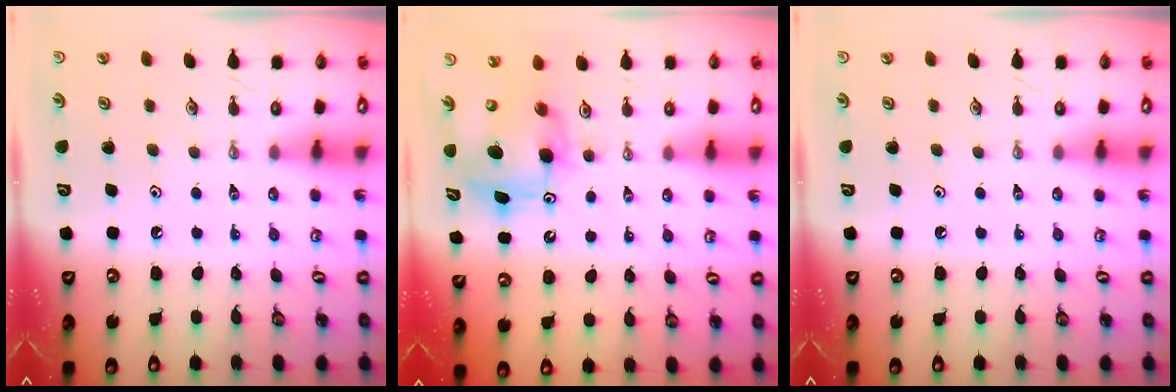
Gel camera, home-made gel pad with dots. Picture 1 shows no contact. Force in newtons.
{"total": 7.6, "press": 7.5, "slide": 1.4}
{"total": 0.0}